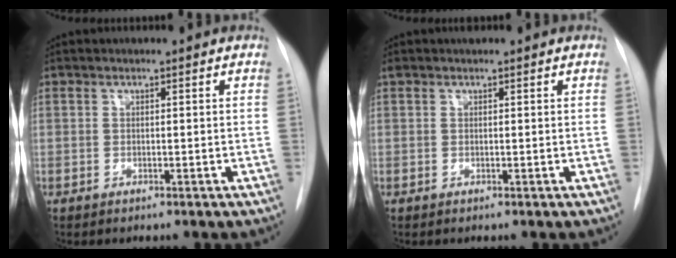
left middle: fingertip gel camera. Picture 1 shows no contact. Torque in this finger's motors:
{"motor_torque": [0.38, -0.34, -0.04, 0.03]}